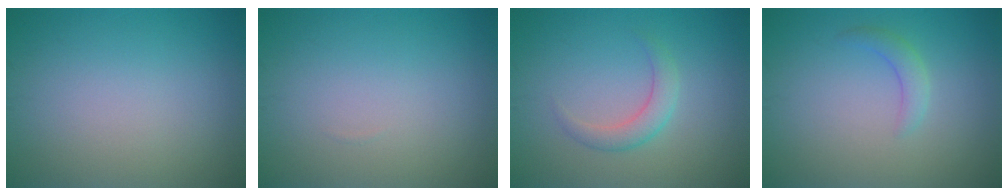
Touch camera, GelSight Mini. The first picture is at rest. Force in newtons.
{"total": 0.0}
{"total": 2.2, "press": 2.2, "slide": 0.0}
{"total": 1.6, "press": 1.6, "slide": 0.1}